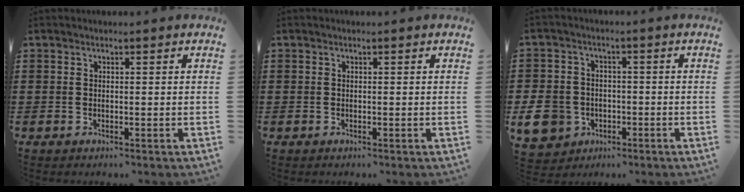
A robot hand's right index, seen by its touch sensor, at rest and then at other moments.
{"total": 0.0}
{"total": 7.7, "force": [-2.6, 6.5, 3.2], "torque": [-0.114, 0.009, -0.055]}